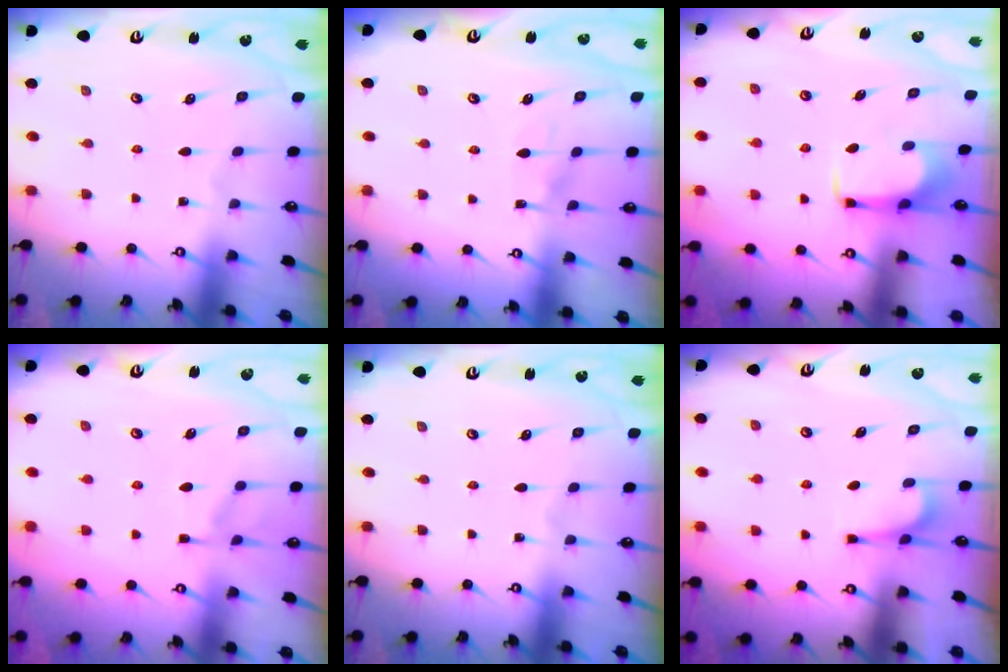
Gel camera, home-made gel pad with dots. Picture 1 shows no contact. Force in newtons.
{"total": 6.3, "press": 6.3, "slide": 0.6}
{"total": 1.6, "press": 1.5, "slide": 0.4}
{"total": 1.7, "press": 0.7, "slide": 1.5}
{"total": 0.0}
{"total": 1.2, "press": 1.2, "slide": 0.5}